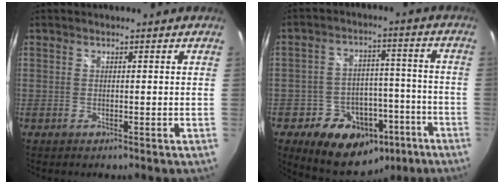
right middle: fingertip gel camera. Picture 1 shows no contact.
{"total": 16.0, "force": [-9.1, 11.5, 6.5], "torque": [-0.131, 0.034, -0.105]}